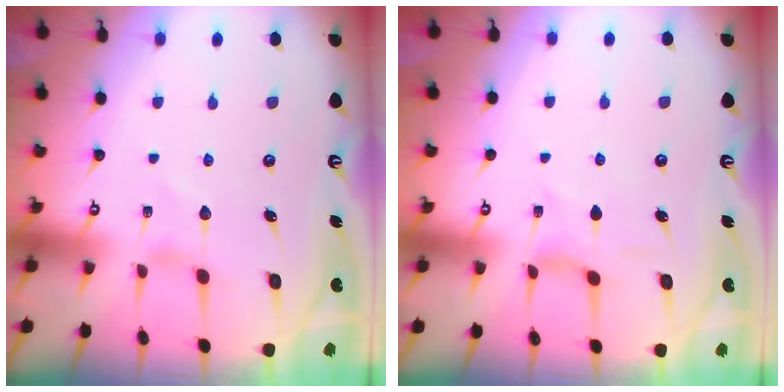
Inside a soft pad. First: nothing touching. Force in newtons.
{"total": 1.8, "press": 1.8, "slide": 0.3}